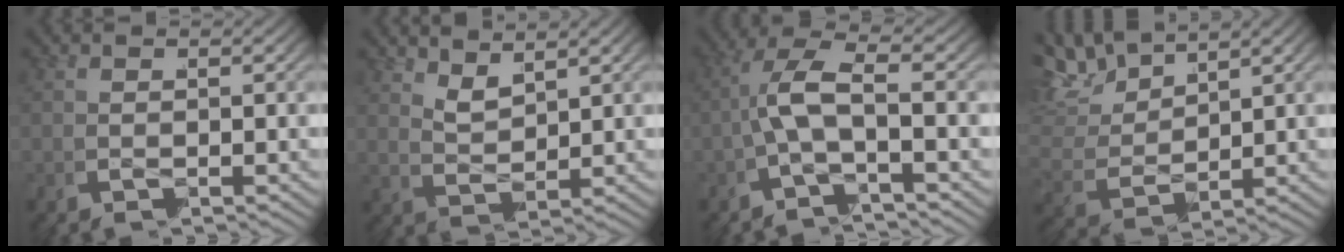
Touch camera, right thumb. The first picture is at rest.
{"total": 2.5, "force": [1.9, 1.0, 1.3], "torque": [-0.027, -0.002, 0.038]}
{"total": 5.8, "force": [-0.6, 2.6, 5.2], "torque": [-0.113, 0.001, -0.019]}
{"total": 7.2, "force": [4.9, 4.3, 3.1], "torque": [-0.077, 0.027, 0.072]}